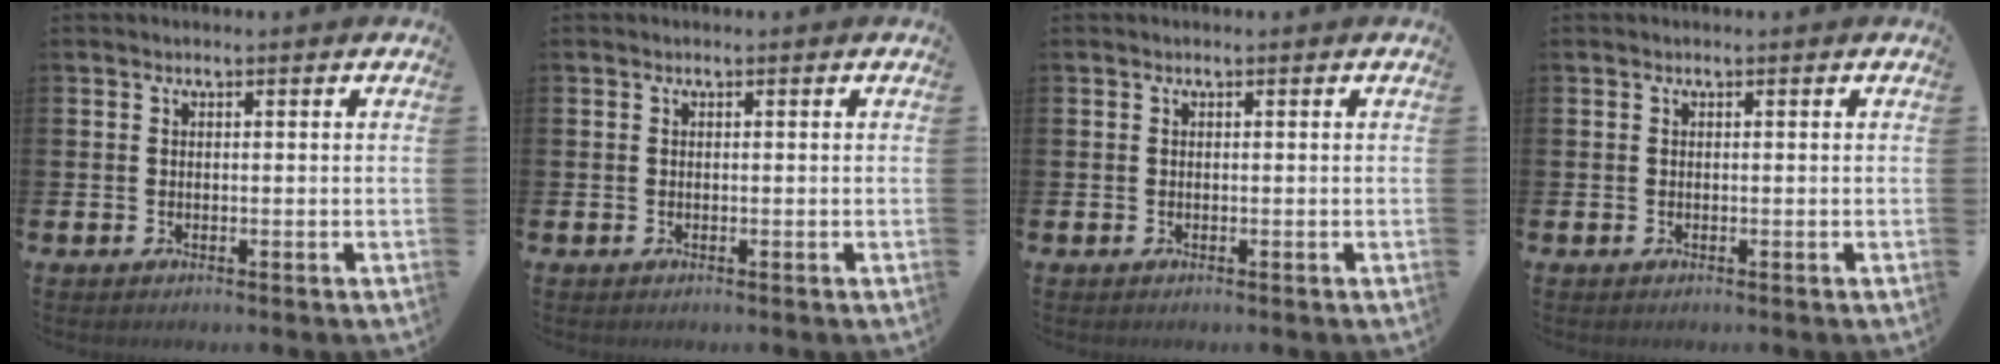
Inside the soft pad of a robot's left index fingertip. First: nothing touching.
{"total": 0.0}
{"total": 0.0}
{"total": 0.0}